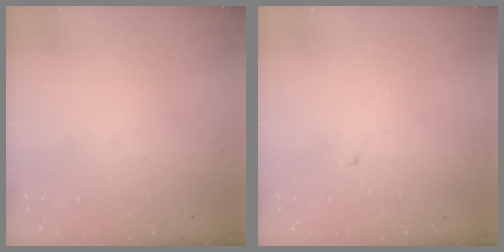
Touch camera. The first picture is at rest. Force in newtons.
{"total": 1.4, "press": 1.3, "slide": 0.1}